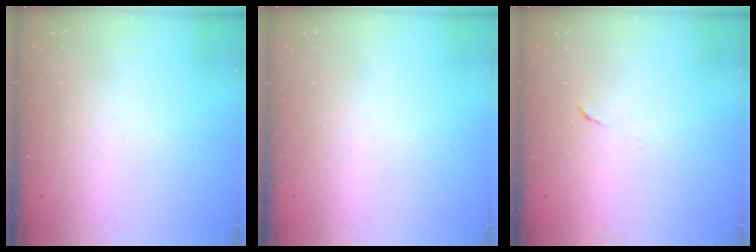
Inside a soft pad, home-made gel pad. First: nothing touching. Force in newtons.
{"total": 0.0}
{"total": 3.9, "press": 3.9, "slide": 0.4}